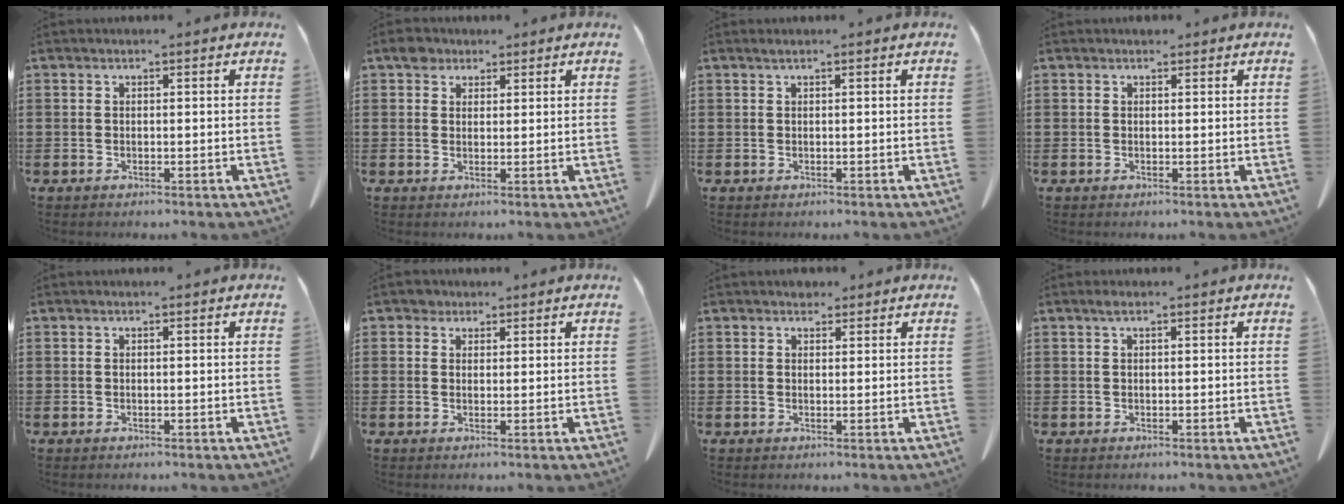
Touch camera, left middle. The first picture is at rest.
{"total": 2.8, "force": [2.1, 1.6, 0.9], "torque": [-0.017, 0.003, 0.039]}
{"total": 0.6, "force": [0.3, 0.0, 0.5], "torque": [-0.009, -0.001, 0.006]}
{"total": 0.5, "force": [0.4, 0.4, 0.1], "torque": [0.004, -0.001, 0.006]}
{"total": 0.0}
{"total": 1.7, "force": [1.3, 1.1, 0.1], "torque": [-0.007, 0.005, 0.026]}
{"total": 1.6, "force": [1.3, 0.8, 0.3], "torque": [-0.001, 0.001, 0.024]}
{"total": 0.8, "force": [0.3, 0.2, 0.8], "torque": [-0.017, 0.002, 0.006]}